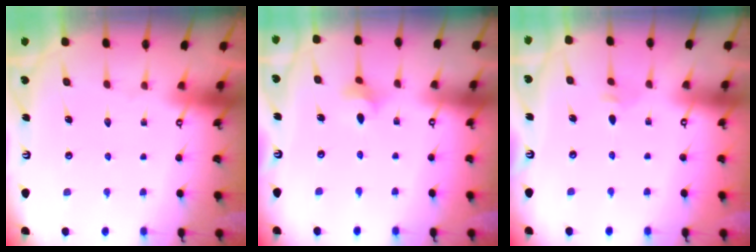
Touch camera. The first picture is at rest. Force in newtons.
{"total": 3.5, "press": 3.4, "slide": 0.7}
{"total": 2.8, "press": 2.7, "slide": 0.6}